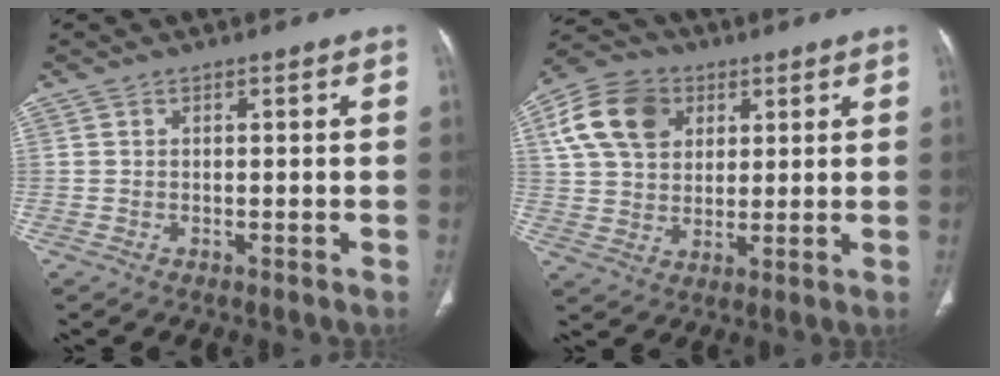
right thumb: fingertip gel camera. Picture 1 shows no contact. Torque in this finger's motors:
{"motor_torque": [-0.61, 1.04, 0.28, 0.41, 0.10]}